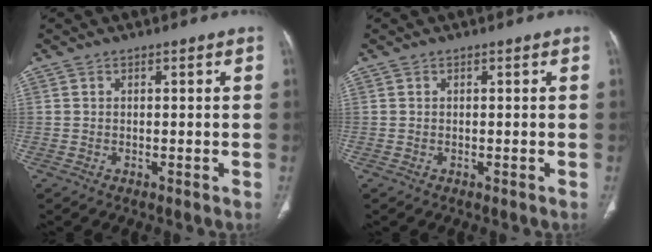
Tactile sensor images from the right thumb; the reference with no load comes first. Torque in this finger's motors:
{"motor_torque": [0.22, 0.10, -0.26, 0.06, 0.00]}